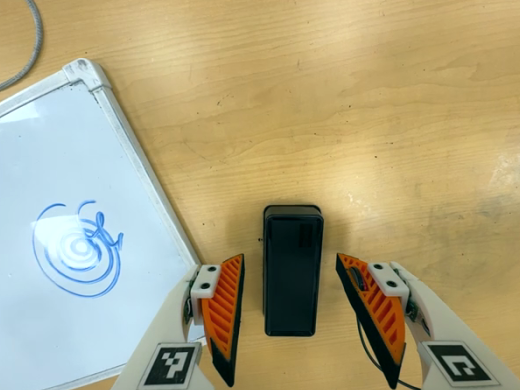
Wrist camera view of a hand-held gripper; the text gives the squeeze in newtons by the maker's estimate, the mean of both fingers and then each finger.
{"total": 0.0}